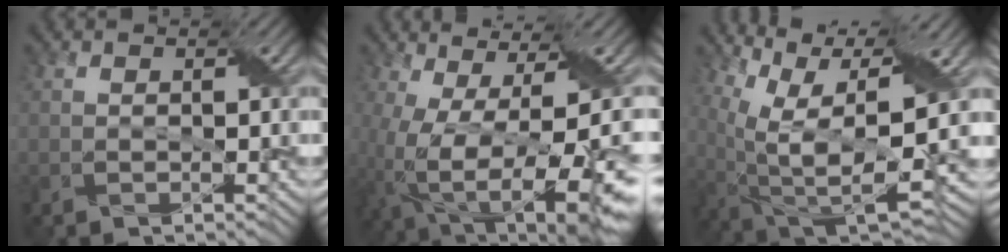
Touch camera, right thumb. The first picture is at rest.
{"total": 17.0, "force": [-4.9, 6.3, 15.1], "torque": [-0.282, -0.046, -0.036]}
{"total": 14.6, "force": [3.9, 5.9, 12.7], "torque": [-0.248, -0.007, 0.085]}